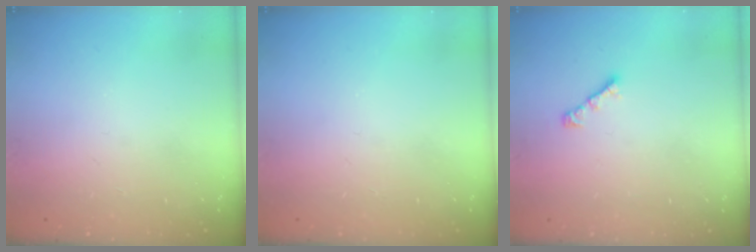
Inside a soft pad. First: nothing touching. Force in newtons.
{"total": 0.0}
{"total": 3.0, "press": 2.9, "slide": 0.7}